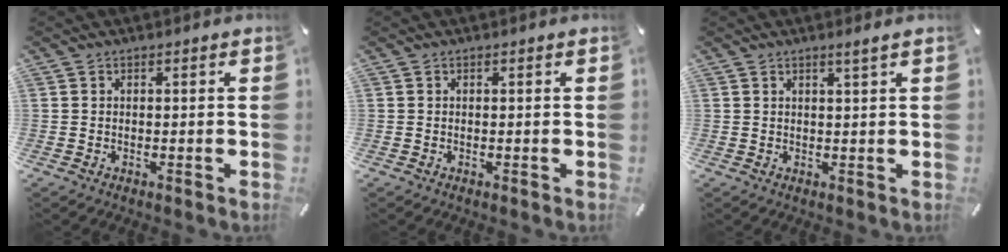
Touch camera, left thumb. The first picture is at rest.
{"total": 0.0}
{"total": 1.8, "force": [1.3, -0.1, 1.3], "torque": [-0.026, -0.002, 0.022]}